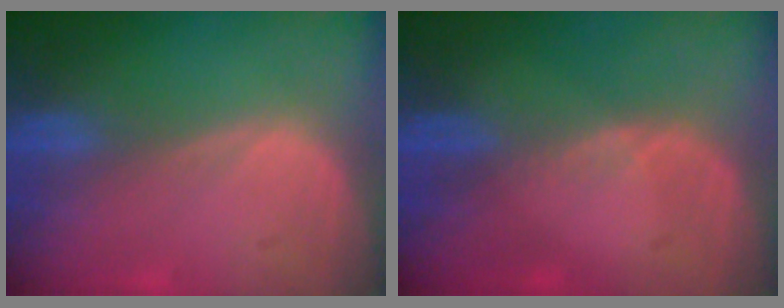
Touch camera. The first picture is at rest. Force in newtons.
{"total": 1.1, "press": 0.8, "slide": 0.8}